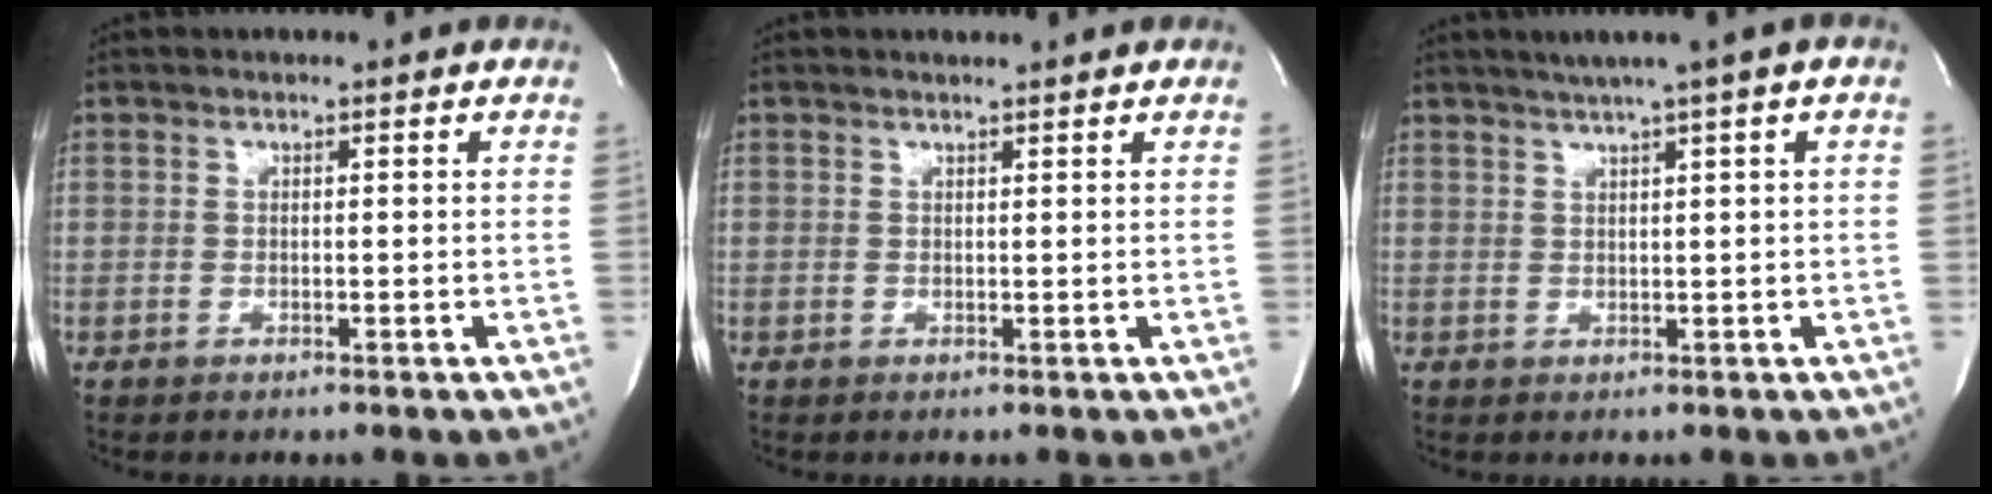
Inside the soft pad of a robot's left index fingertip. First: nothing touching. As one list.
[{"total": 2.3, "force": [2.2, -0.3, 0.7], "torque": [-0.012, 0.006, 0.028]}, {"total": 5.4, "force": [3.3, -1.0, 4.1], "torque": [-0.066, 0.016, 0.054]}]